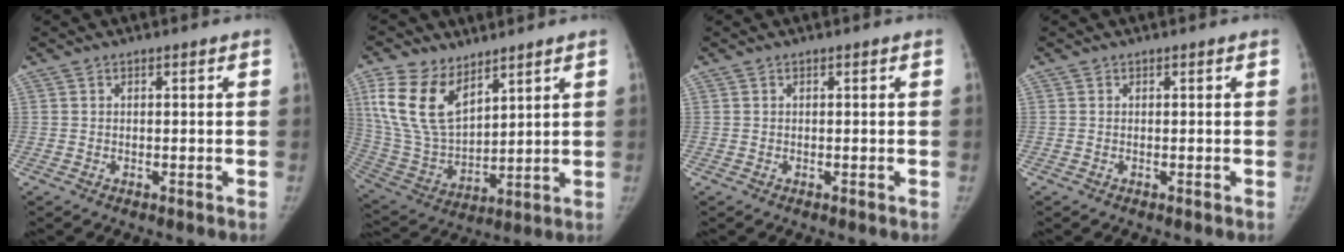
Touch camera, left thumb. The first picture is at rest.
{"total": 15.6, "force": [8.4, 8.5, 10.0], "torque": [-0.181, -0.034, 0.181]}
{"total": 0.0}
{"total": 0.0}